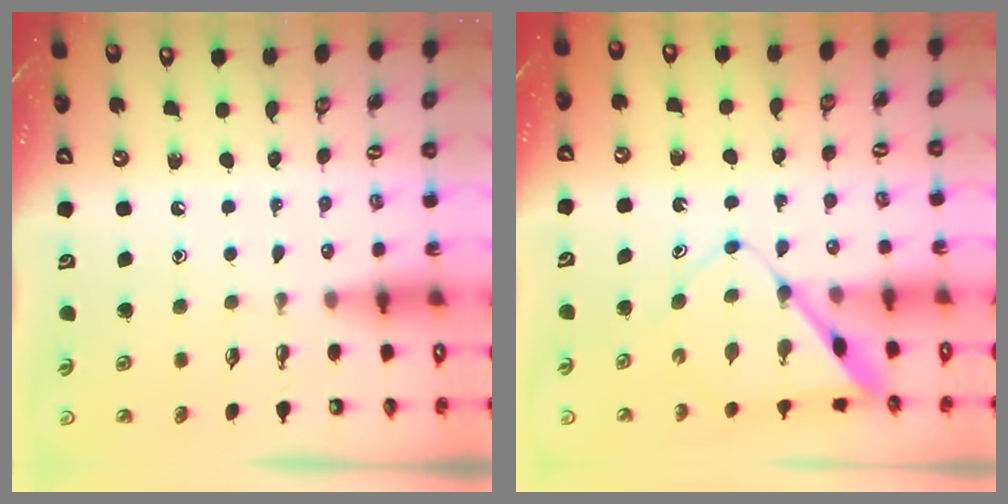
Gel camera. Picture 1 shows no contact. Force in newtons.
{"total": 8.0, "press": 8.0, "slide": 0.7}